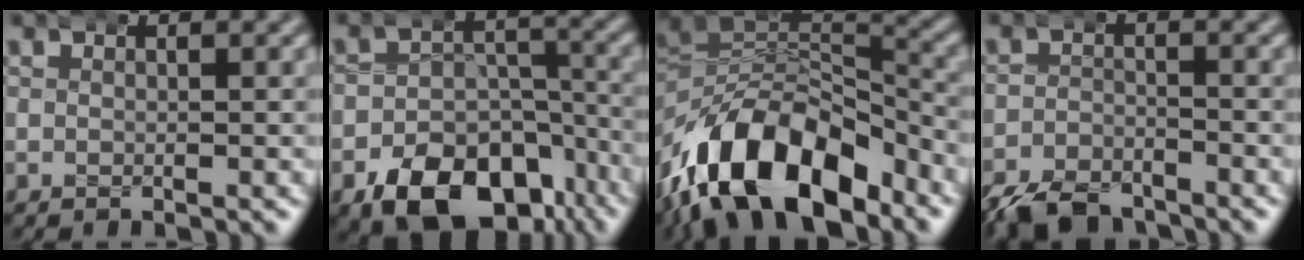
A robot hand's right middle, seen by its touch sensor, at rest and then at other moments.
{"total": 12.0, "force": [-7.9, 7.1, 5.4], "torque": [-0.077, -0.031, -0.118]}
{"total": 13.9, "force": [-5.9, 9.1, 8.8], "torque": [-0.160, -0.038, -0.082]}
{"total": 5.4, "force": [-4.9, 1.8, 1.3], "torque": [-0.015, -0.012, -0.080]}